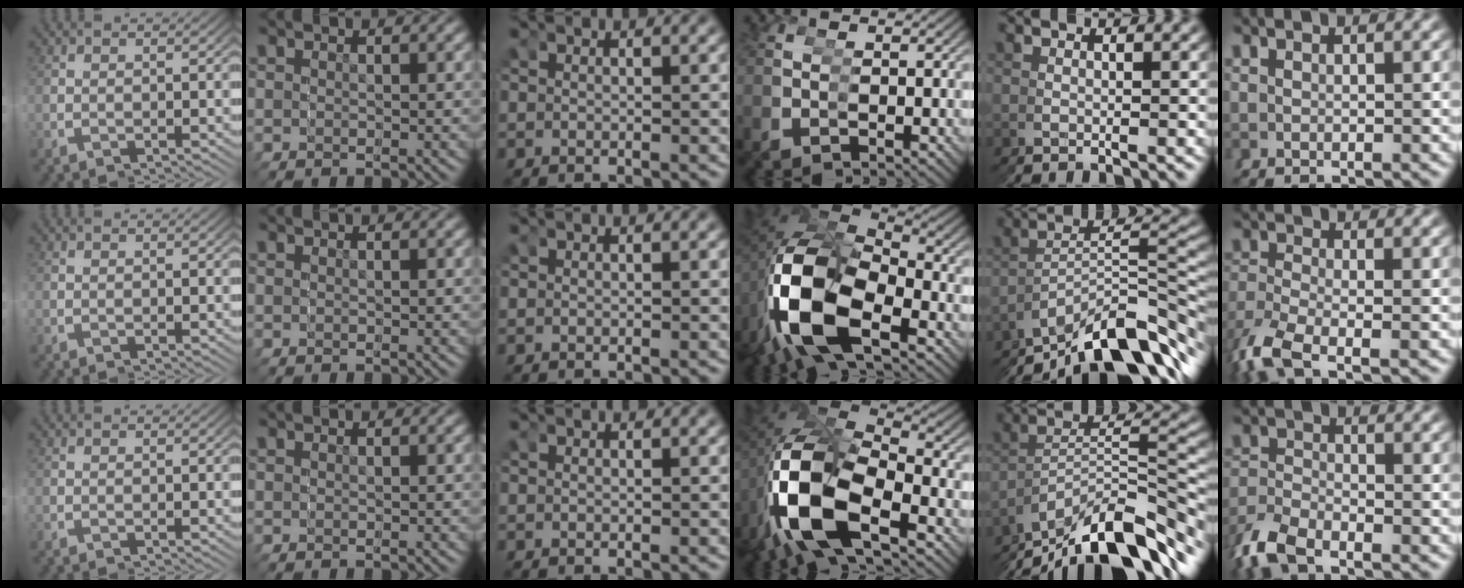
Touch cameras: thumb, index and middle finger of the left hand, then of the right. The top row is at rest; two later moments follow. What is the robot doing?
{"motion": "grasp_and_lifting", "object": "markers"}